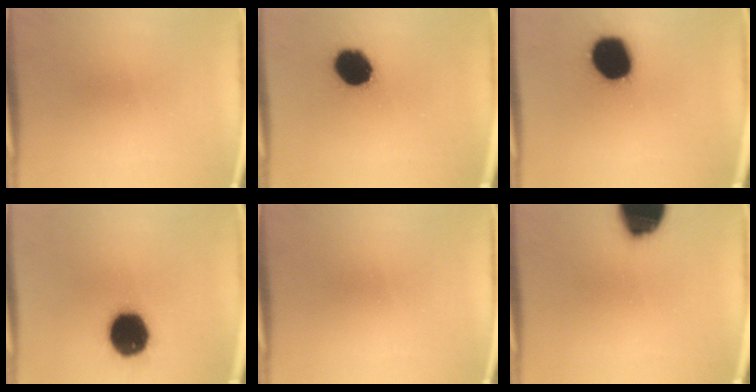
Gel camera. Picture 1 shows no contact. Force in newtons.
{"total": 12.3}
{"total": 18.3}
{"total": 17.1}
{"total": 0.0}
{"total": 19.8}